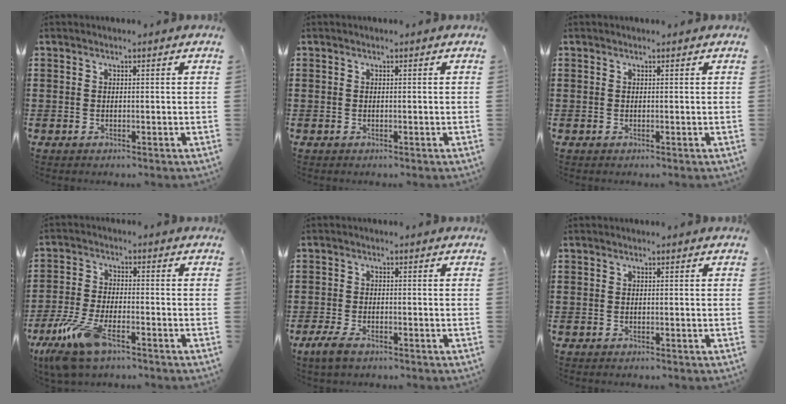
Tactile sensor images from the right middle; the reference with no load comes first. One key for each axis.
{"total": 0.0}
{"total": 0.0}
{"total": 8.8, "fx": -5.9, "fy": 2.6, "fz": 6.0, "tx": -0.144, "ty": -0.014, "tz": -0.115}
{"total": 2.7, "fx": -1.8, "fy": 0.9, "fz": 1.7, "tx": -0.052, "ty": -0.002, "tz": -0.042}
{"total": 0.0}